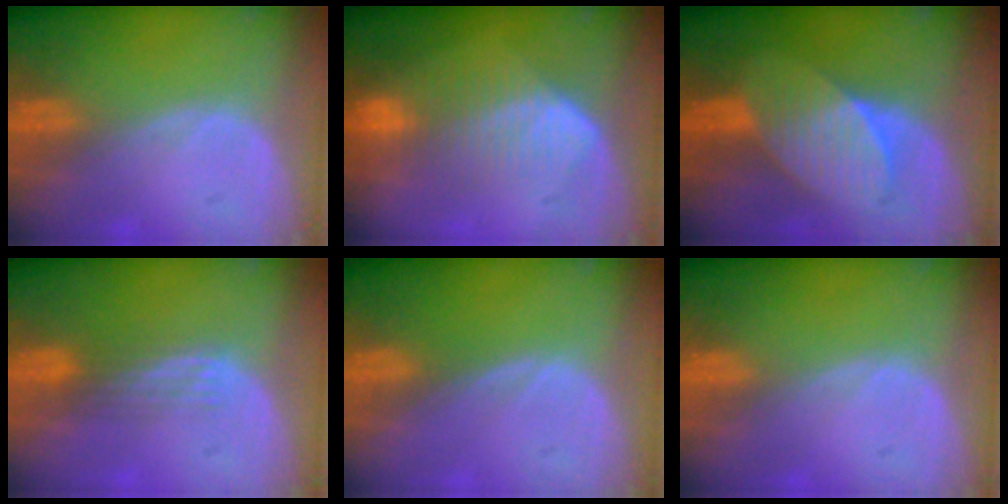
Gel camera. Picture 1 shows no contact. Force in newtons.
{"total": 7.5, "press": 7.2, "slide": 2.1}
{"total": 7.3, "press": 7.2, "slide": 1.3}
{"total": 2.9, "press": 2.8, "slide": 1.0}
{"total": 0.0}
{"total": 0.0}